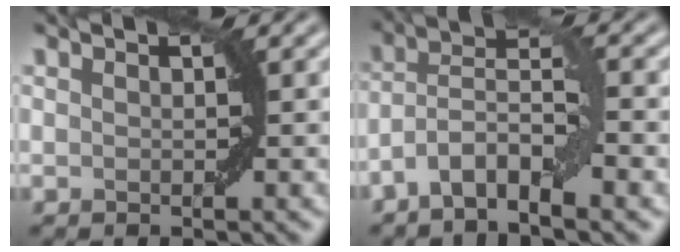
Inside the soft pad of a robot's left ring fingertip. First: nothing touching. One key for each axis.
{"total": 5.7, "fx": -3.0, "fy": 1.5, "fz": 4.6, "tx": -0.084, "ty": 0.008, "tz": -0.063}